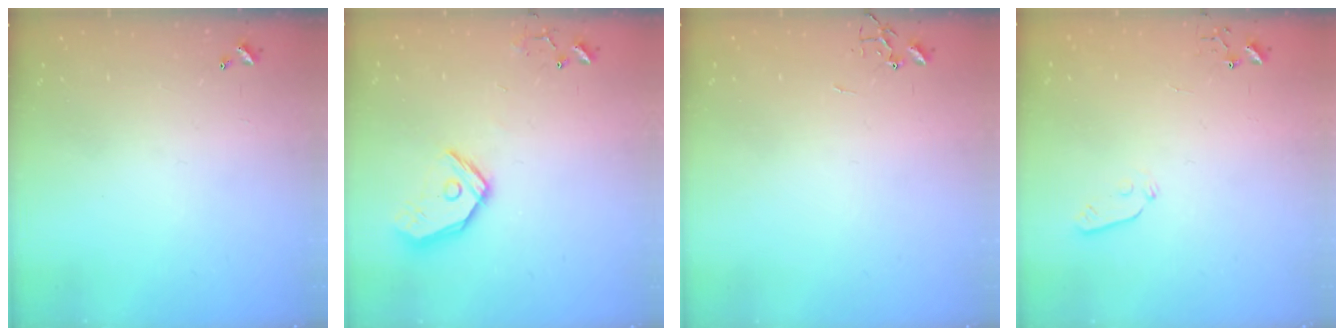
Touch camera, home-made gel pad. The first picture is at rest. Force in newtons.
{"total": 13.9, "press": 13.7, "slide": 2.3}
{"total": 0.0}
{"total": 3.7, "press": 3.6, "slide": 0.8}